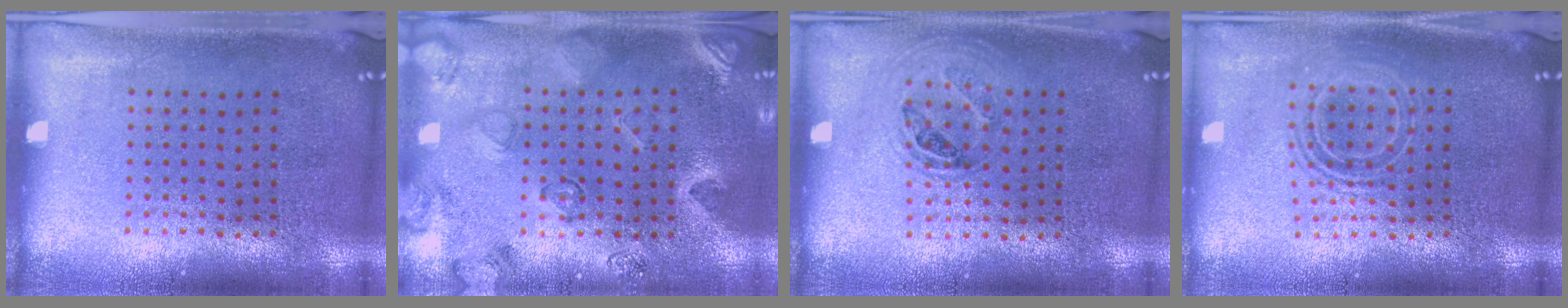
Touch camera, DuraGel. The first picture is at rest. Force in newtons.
{"total": 2.3, "press": 1.9, "slide": 1.3}
{"total": 1.1, "press": 0.9, "slide": 0.6}
{"total": 1.8, "press": 1.3, "slide": 1.1}